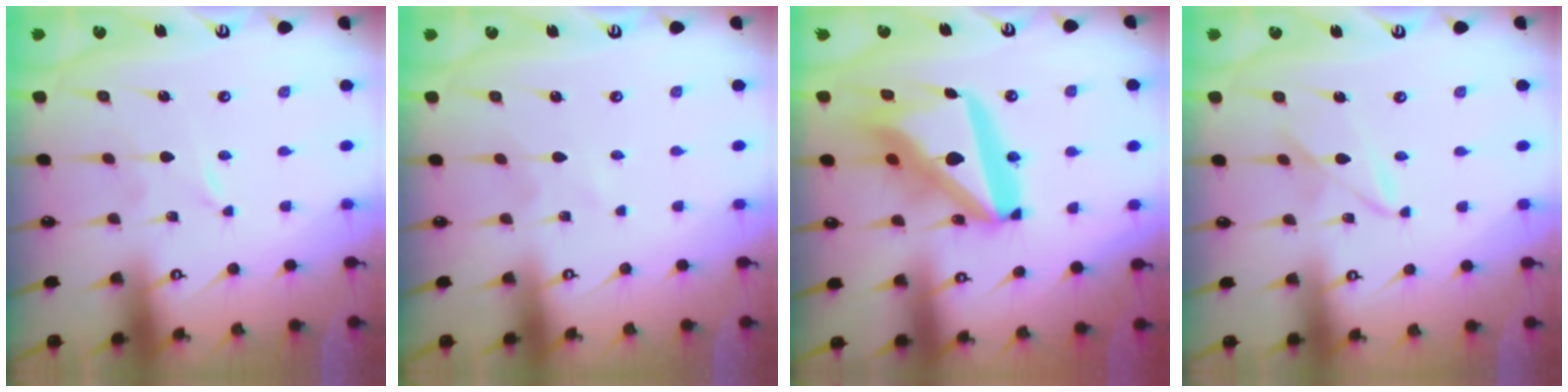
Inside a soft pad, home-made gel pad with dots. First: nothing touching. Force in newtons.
{"total": 0.5, "press": 0.5, "slide": 0.1}
{"total": 22.1, "press": 21.9, "slide": 2.7}
{"total": 4.5, "press": 4.5, "slide": 0.4}